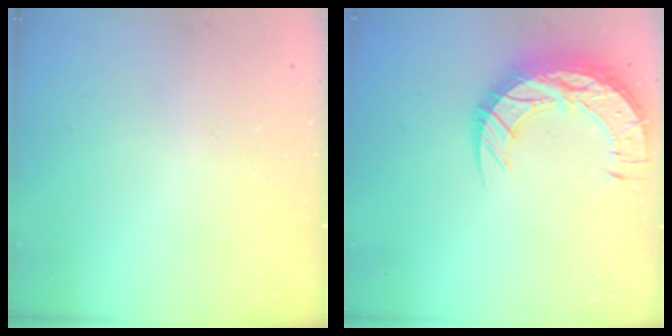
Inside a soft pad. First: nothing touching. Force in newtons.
{"total": 16.8, "press": 16.7, "slide": 1.1}